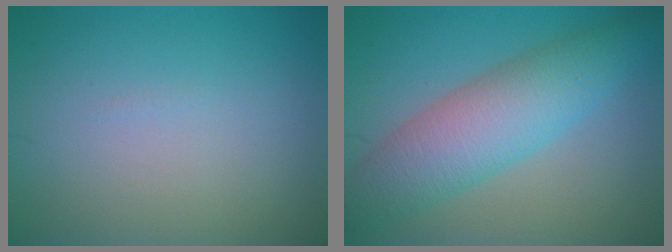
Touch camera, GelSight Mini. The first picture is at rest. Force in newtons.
{"total": 6.9, "press": 6.9, "slide": 0.1}